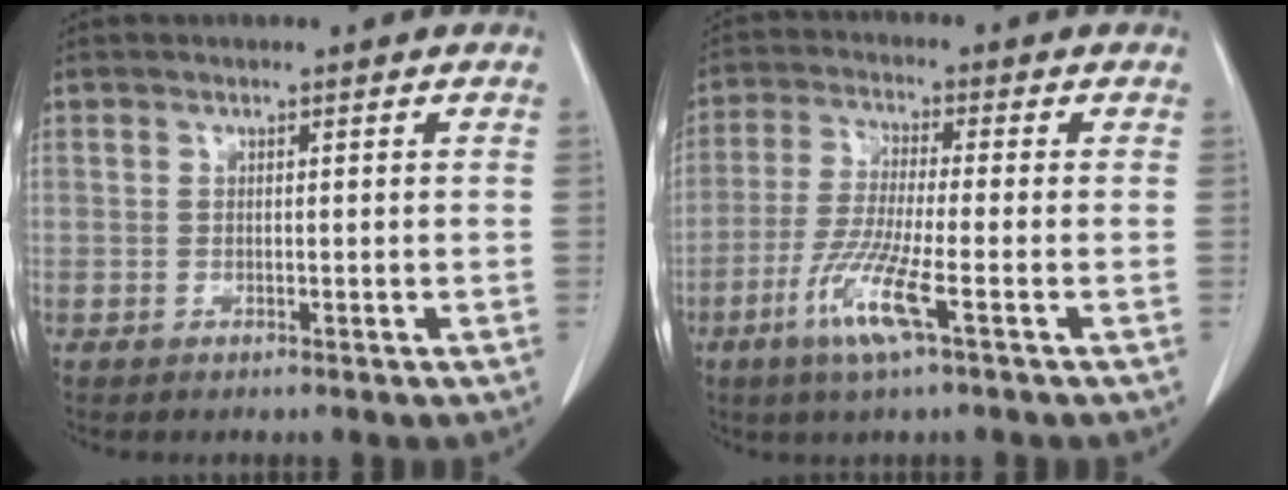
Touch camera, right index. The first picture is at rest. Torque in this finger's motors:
{"motor_torque": [0.86, -0.39, 0.33, 0.16]}